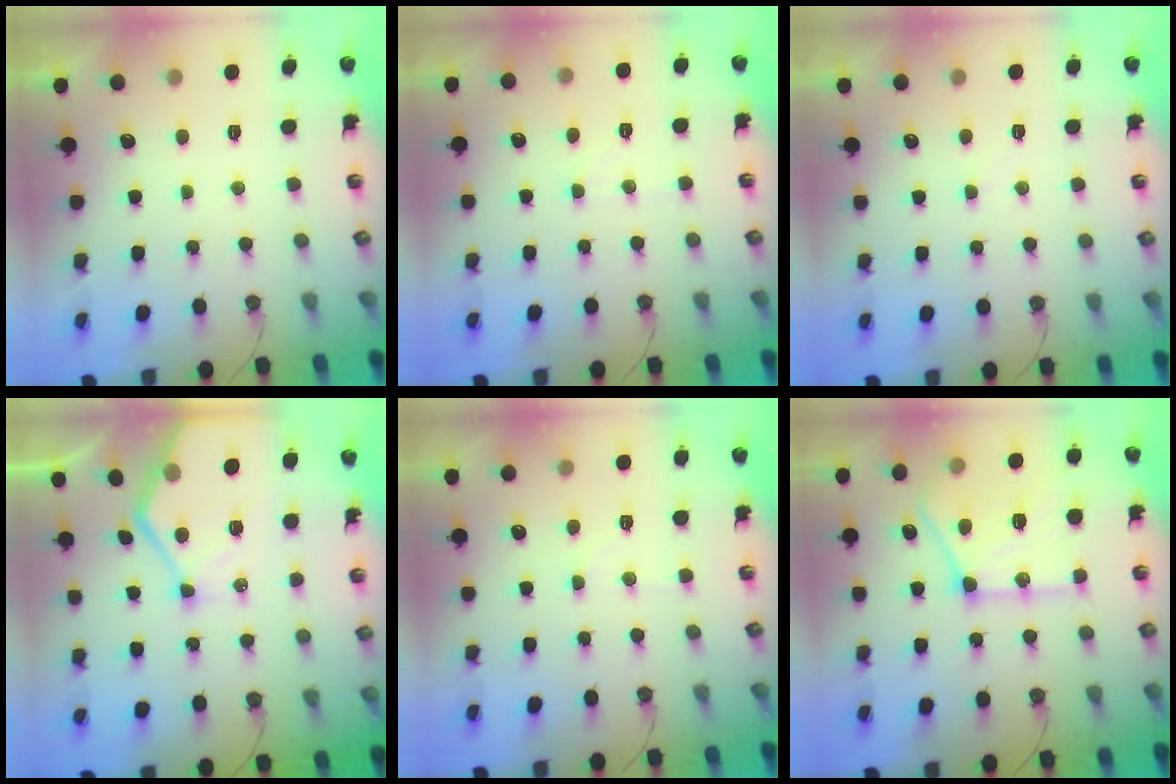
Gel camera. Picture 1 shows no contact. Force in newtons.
{"total": 4.7, "press": 4.7, "slide": 0.7}
{"total": 4.7, "press": 4.6, "slide": 0.6}
{"total": 13.6, "press": 13.5, "slide": 1.2}
{"total": 5.3, "press": 5.3, "slide": 0.7}
{"total": 20.1, "press": 20.0, "slide": 2.3}